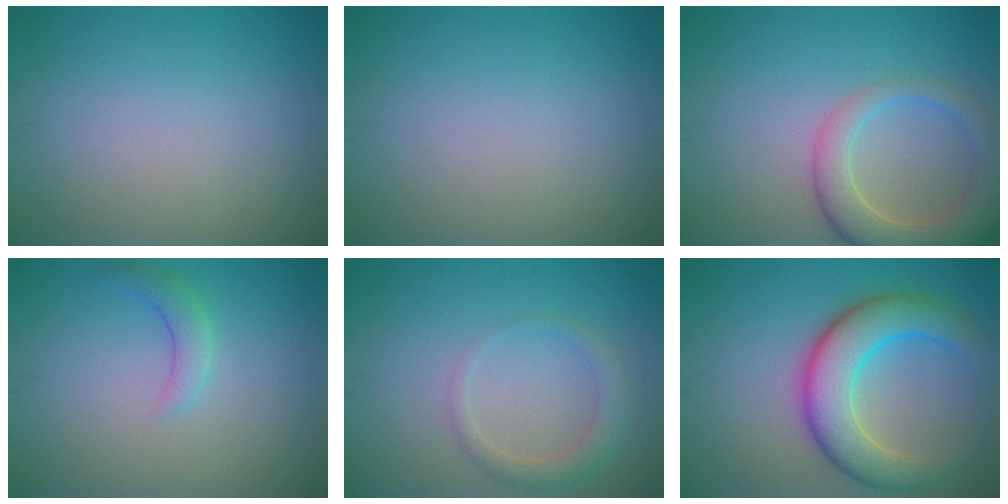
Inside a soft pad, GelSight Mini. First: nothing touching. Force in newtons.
{"total": 0.0}
{"total": 6.4, "press": 6.4, "slide": 0.7}
{"total": 1.9, "press": 1.9, "slide": 0.1}
{"total": 2.2, "press": 2.2, "slide": 0.3}
{"total": 7.7, "press": 7.7, "slide": 0.3}